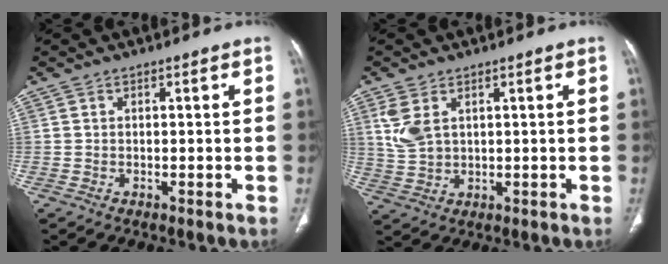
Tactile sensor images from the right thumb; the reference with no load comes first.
{"total": 5.6, "force": [2.2, 3.3, 4.0], "torque": [-0.089, -0.004, 0.056]}